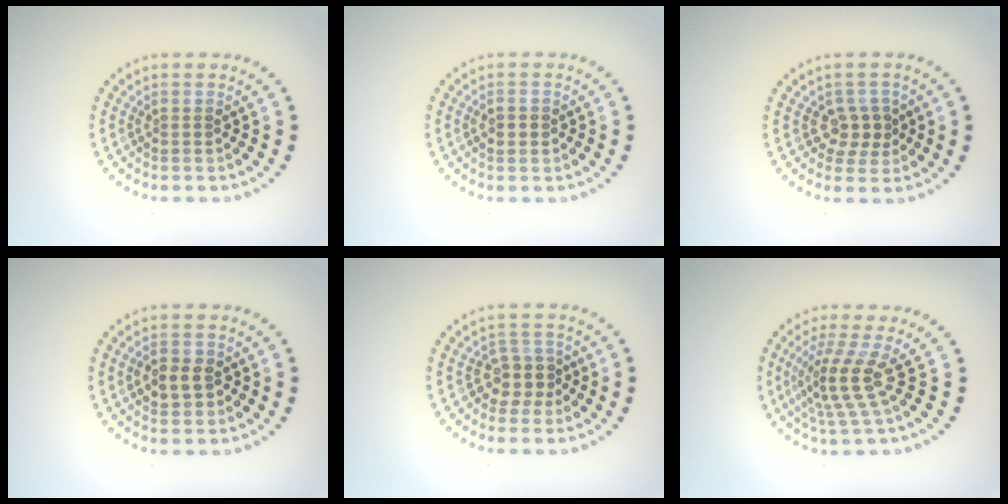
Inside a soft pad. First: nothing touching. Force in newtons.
{"total": 1.6, "press": 1.6, "slide": 0.1}
{"total": 2.2, "press": 2.0, "slide": 1.1}
{"total": 2.6, "press": 2.6, "slide": 0.2}
{"total": 2.7, "press": 2.2, "slide": 1.5}
{"total": 3.9, "press": 2.8, "slide": 2.8}